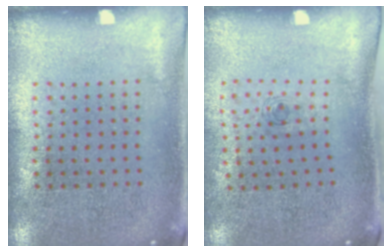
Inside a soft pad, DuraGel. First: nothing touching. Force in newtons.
{"total": 0.6, "press": 0.2, "slide": 0.5}